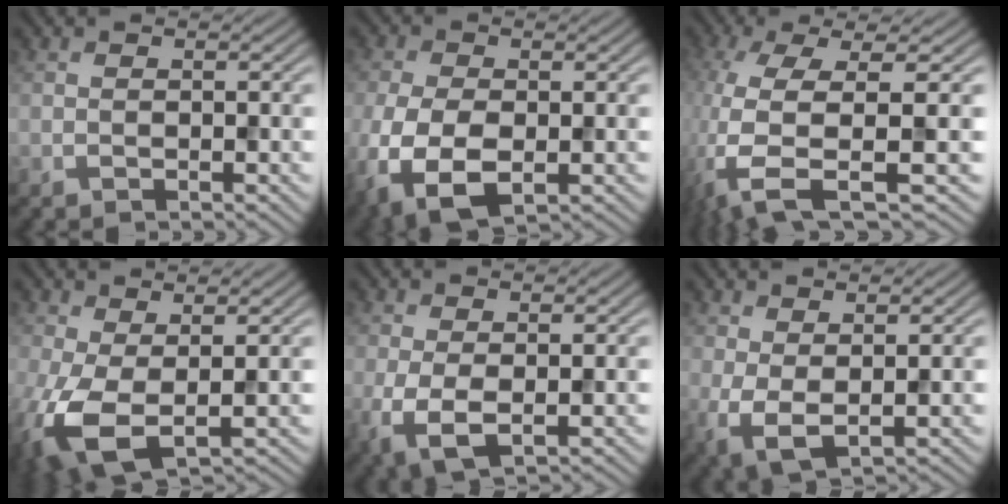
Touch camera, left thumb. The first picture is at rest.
{"total": 8.6, "force": [-2.9, 5.1, 6.3], "torque": [-0.172, -0.030, -0.049]}
{"total": 11.2, "force": [-2.7, 3.4, 10.3], "torque": [-0.222, -0.018, -0.050]}
{"total": 8.0, "force": [-0.8, 4.0, 6.9], "torque": [-0.175, -0.012, -0.021]}
{"total": 4.6, "force": [-0.6, 2.3, 4.0], "torque": [-0.102, -0.010, -0.011]}
{"total": 4.2, "force": [1.0, 2.0, 3.5], "torque": [-0.087, -0.005, 0.018]}